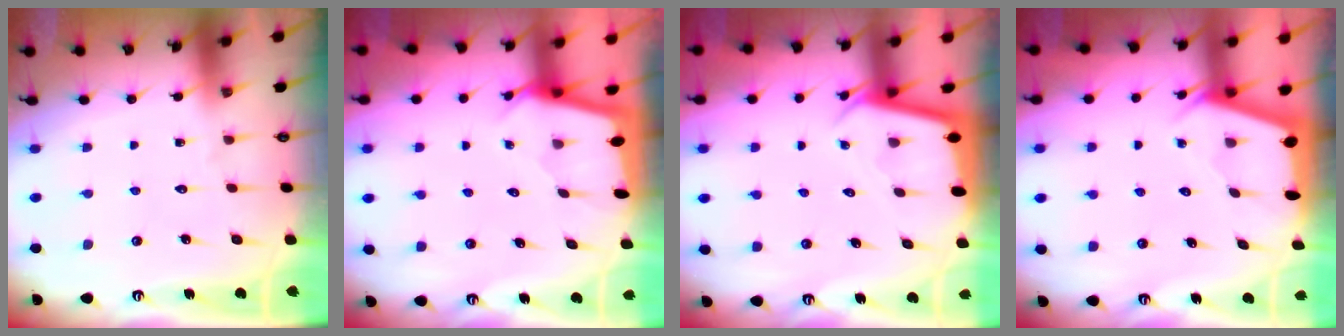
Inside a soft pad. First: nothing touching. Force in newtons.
{"total": 2.2, "press": 2.2, "slide": 0.3}
{"total": 2.4, "press": 2.4, "slide": 0.1}
{"total": 2.4, "press": 2.3, "slide": 0.3}